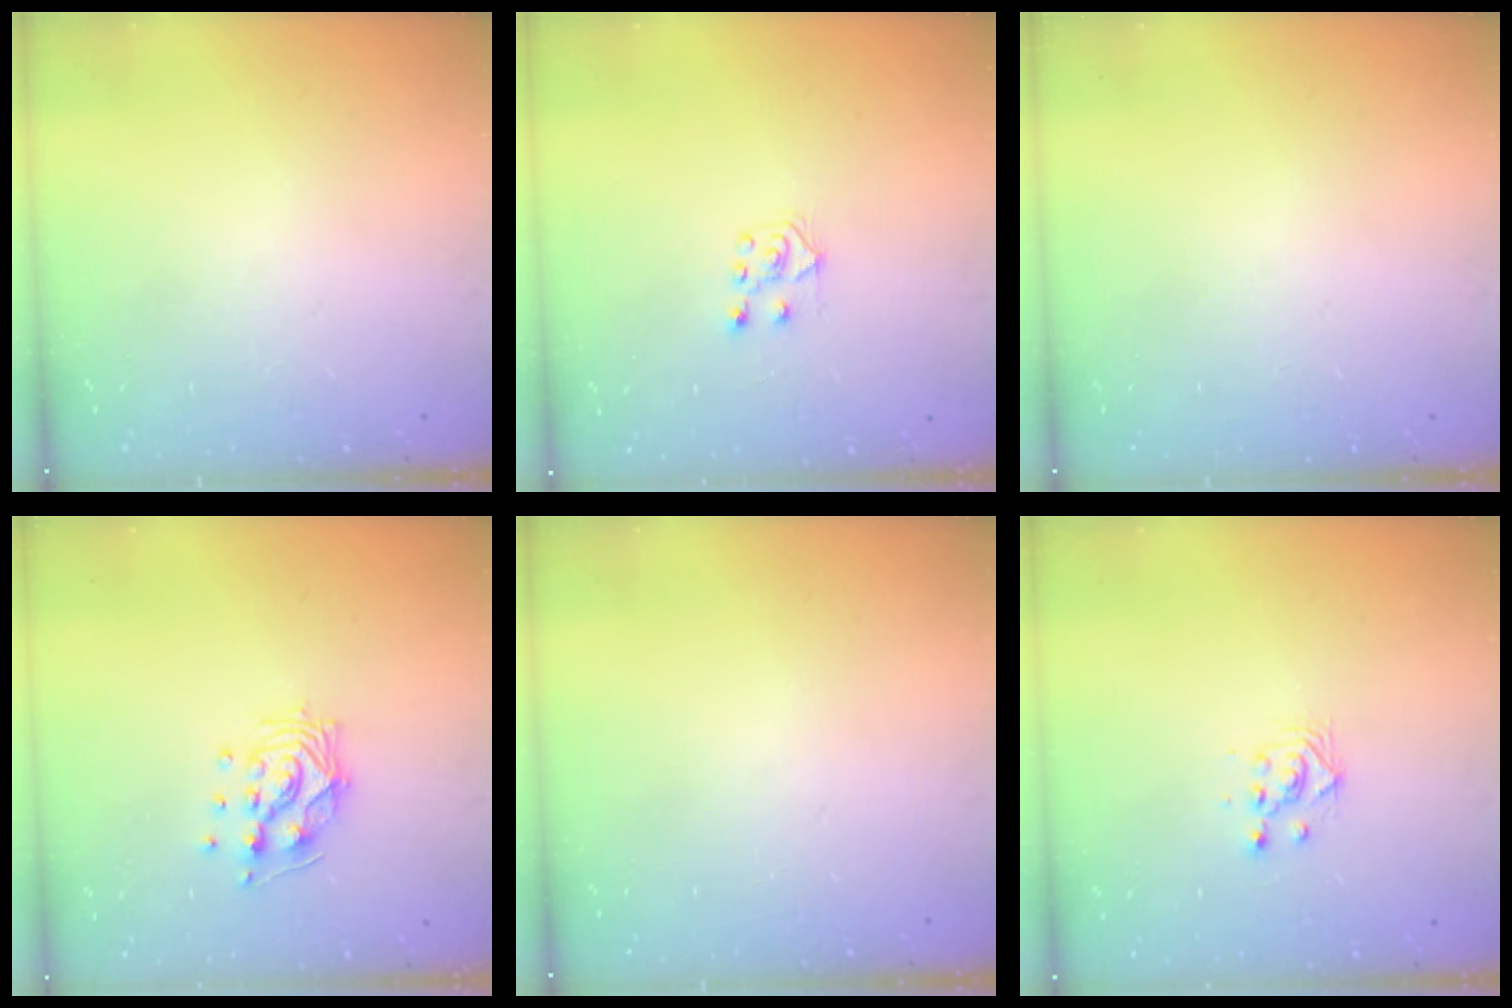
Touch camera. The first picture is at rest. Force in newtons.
{"total": 6.0, "press": 6.0, "slide": 0.4}
{"total": 0.0}
{"total": 11.0, "press": 11.0, "slide": 0.9}
{"total": 0.0}
{"total": 3.0, "press": 3.0, "slide": 0.1}